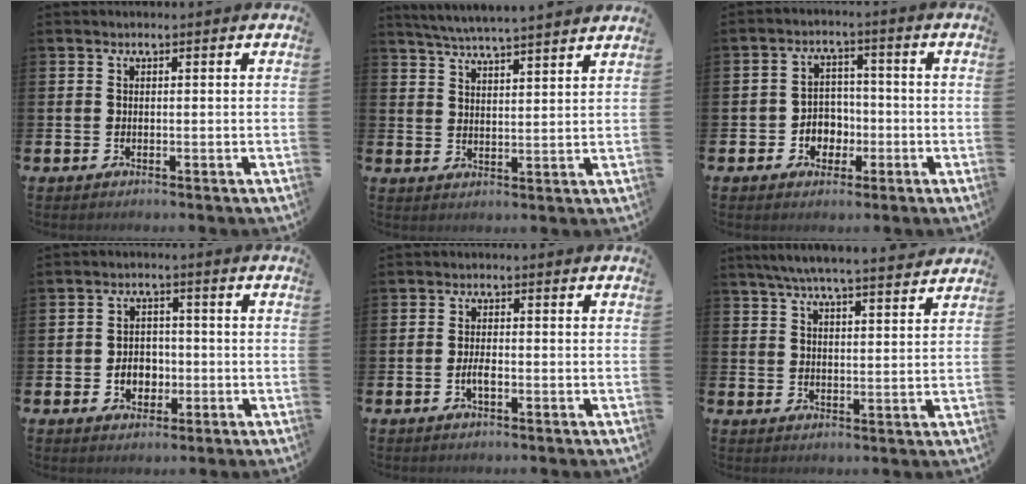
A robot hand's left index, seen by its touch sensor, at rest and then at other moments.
{"total": 5.5, "force": [5.4, -0.5, 0.9], "torque": [-0.039, -0.029, 0.096]}
{"total": 3.8, "force": [-1.2, 3.5, 1.0], "torque": [-0.026, 0.004, -0.030]}
{"total": 3.6, "force": [-0.9, 3.0, 1.9], "torque": [-0.023, -0.001, -0.026]}
{"total": 2.0, "force": [-0.6, 0.7, 1.7], "torque": [-0.029, 0.001, -0.014]}
{"total": 6.3, "force": [6.0, 0.0, 1.9], "torque": [-0.051, -0.030, 0.106]}